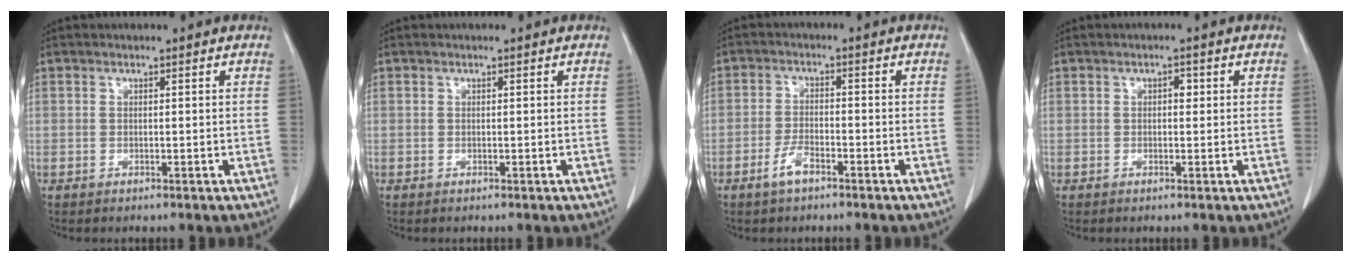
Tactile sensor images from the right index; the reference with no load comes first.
{"total": 0.0}
{"total": 3.5, "force": [-2.3, 1.1, 2.5], "torque": [-0.049, 0.002, -0.042]}
{"total": 1.2, "force": [0.2, 0.7, 0.9], "torque": [-0.009, 0.004, 0.001]}